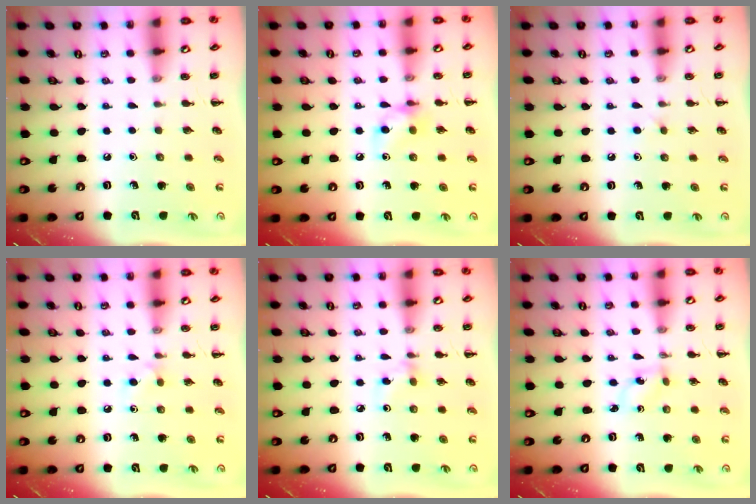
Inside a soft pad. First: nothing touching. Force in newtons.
{"total": 7.5, "press": 7.4, "slide": 0.5}
{"total": 2.2, "press": 2.0, "slide": 1.0}
{"total": 4.7, "press": 4.5, "slide": 1.2}
{"total": 2.8, "press": 2.6, "slide": 1.0}
{"total": 1.2, "press": 1.1, "slide": 0.6}